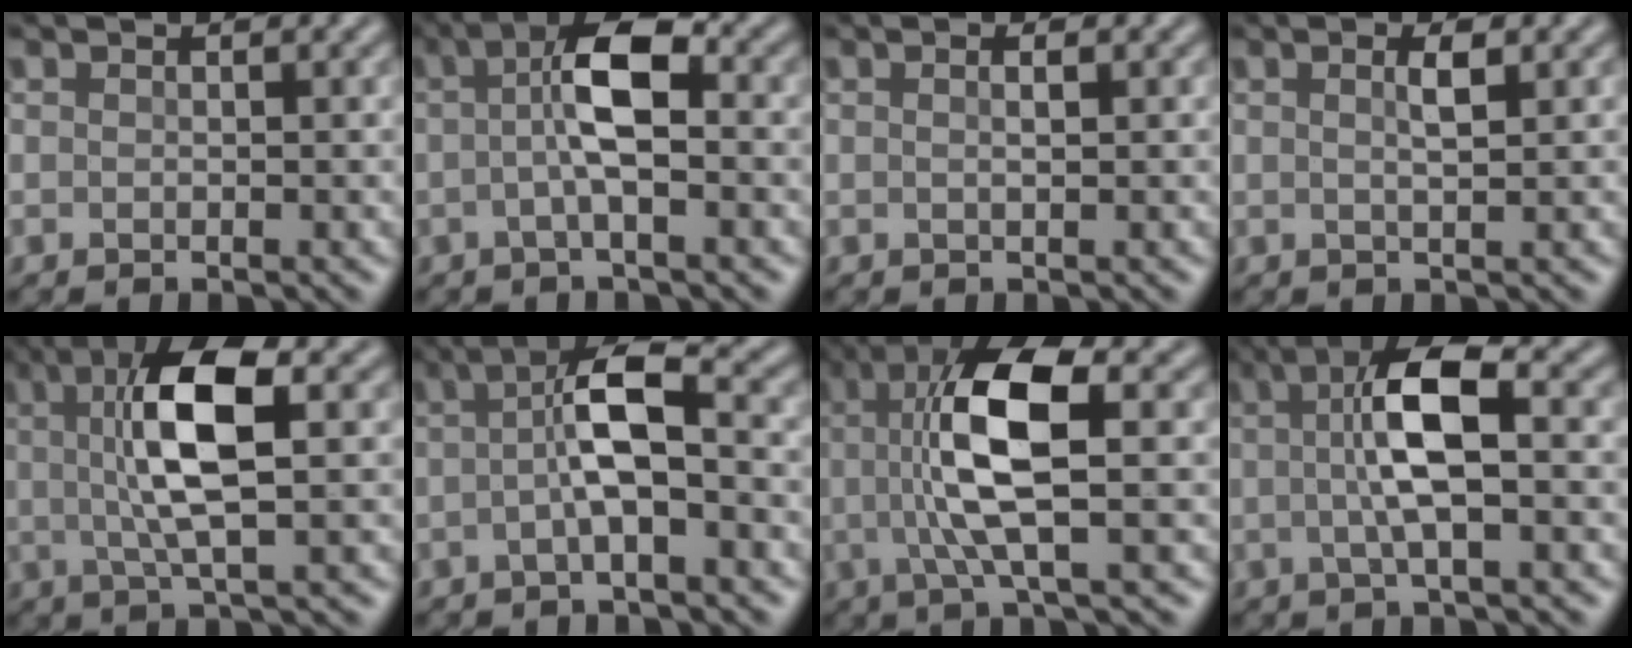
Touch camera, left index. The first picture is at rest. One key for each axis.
{"total": 5.4, "fx": 0.3, "fy": 1.6, "fz": 5.1, "tx": -0.100, "ty": 0.015, "tz": -0.005}
{"total": 1.4, "fx": 0.4, "fy": 0.6, "fz": 1.2, "tx": -0.013, "ty": 0.007, "tz": 0.007}
{"total": 1.6, "fx": 0.6, "fy": 0.1, "fz": 1.5, "tx": -0.033, "ty": 0.003, "tz": 0.013}
{"total": 7.6, "fx": 1.4, "fy": 2.1, "fz": 7.2, "tx": -0.135, "ty": 0.014, "tz": 0.019}
{"total": 5.5, "fx": -0.2, "fy": 1.5, "fz": 5.2, "tx": -0.104, "ty": 0.013, "tz": -0.011}
{"total": 8.5, "fx": 1.0, "fy": 2.4, "fz": 8.1, "tx": -0.162, "ty": 0.010, "tz": 0.015}
{"total": 6.5, "fx": 0.8, "fy": 1.8, "fz": 6.2, "tx": -0.121, "ty": 0.017, "tz": 0.006}